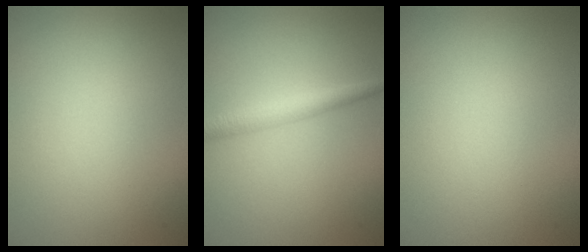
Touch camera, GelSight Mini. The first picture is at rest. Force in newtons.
{"total": 2.2, "press": 2.2, "slide": 0.1}
{"total": 0.0}